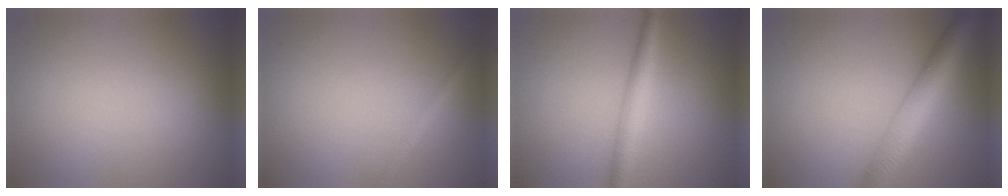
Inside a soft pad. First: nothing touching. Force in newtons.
{"total": 1.5, "press": 1.5, "slide": 0.0}
{"total": 2.8, "press": 2.8, "slide": 0.0}
{"total": 6.4, "press": 6.4, "slide": 0.2}